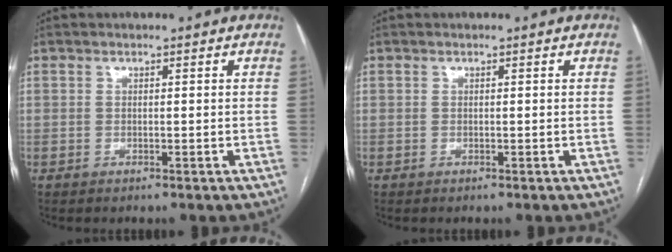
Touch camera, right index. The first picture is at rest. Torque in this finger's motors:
{"motor_torque": [0.00, 0.00, 0.00, 0.00]}